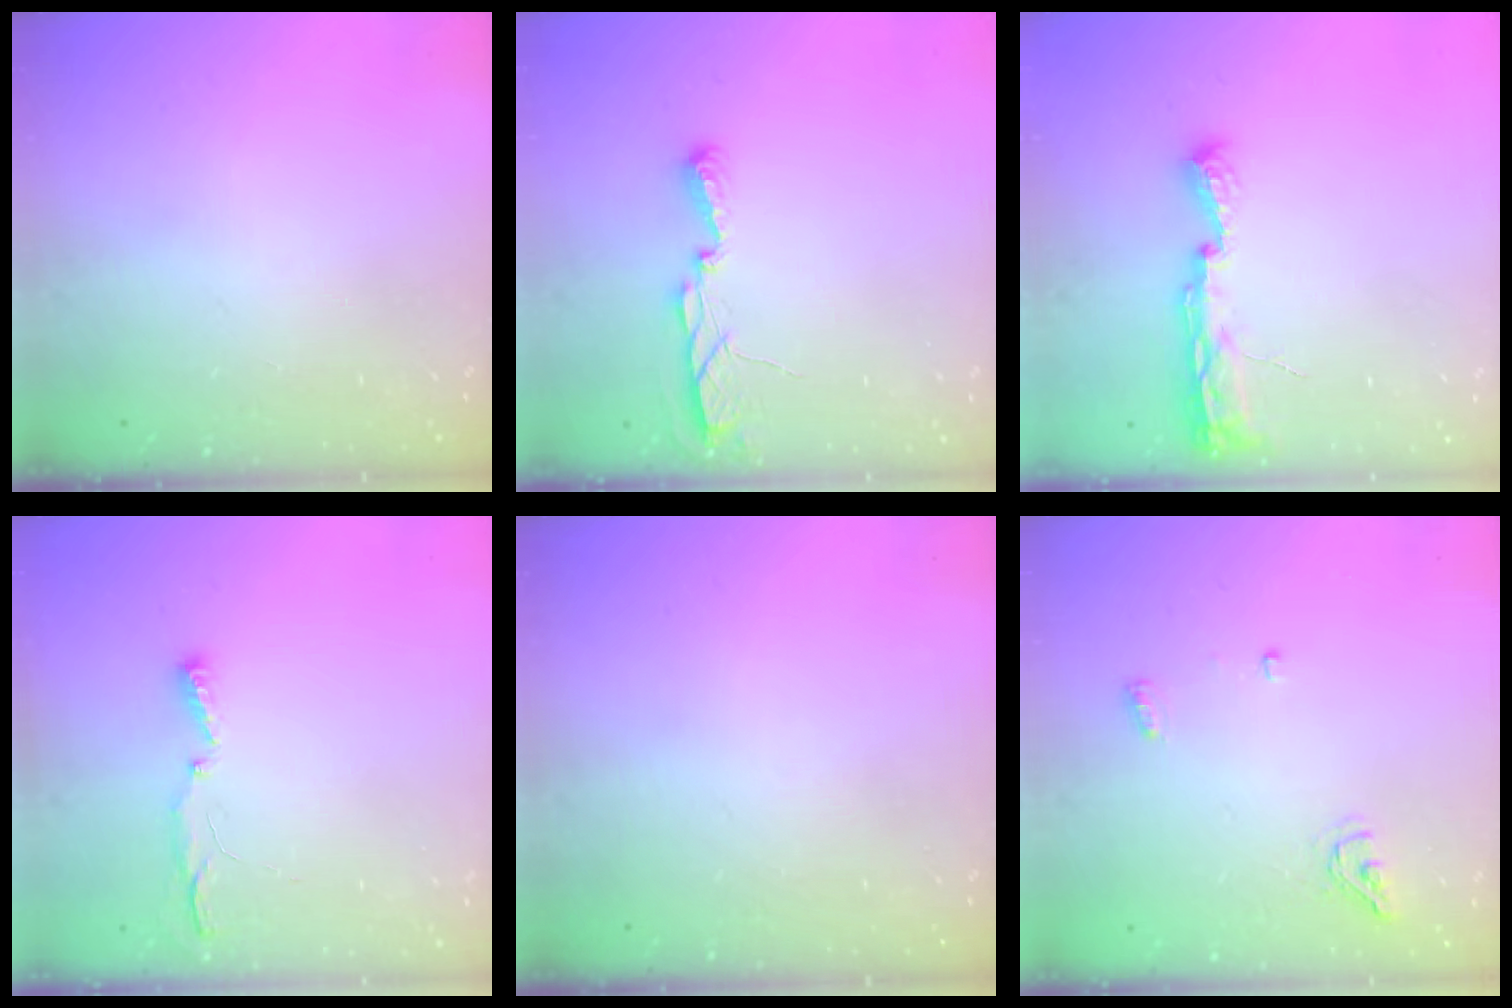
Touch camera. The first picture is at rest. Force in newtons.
{"total": 5.5, "press": 5.5, "slide": 0.6}
{"total": 10.6, "press": 9.1, "slide": 5.5}
{"total": 3.5, "press": 3.4, "slide": 0.8}
{"total": 0.0}
{"total": 4.9, "press": 4.8, "slide": 1.0}